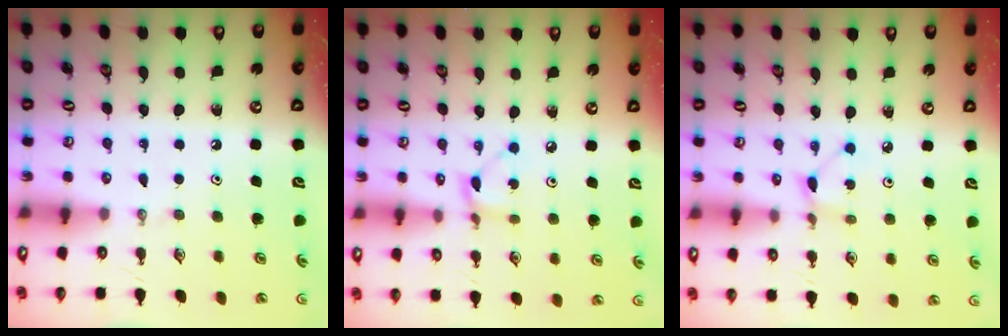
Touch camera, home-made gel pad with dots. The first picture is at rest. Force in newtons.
{"total": 2.7, "press": 2.7, "slide": 0.2}
{"total": 2.2, "press": 2.2, "slide": 0.3}